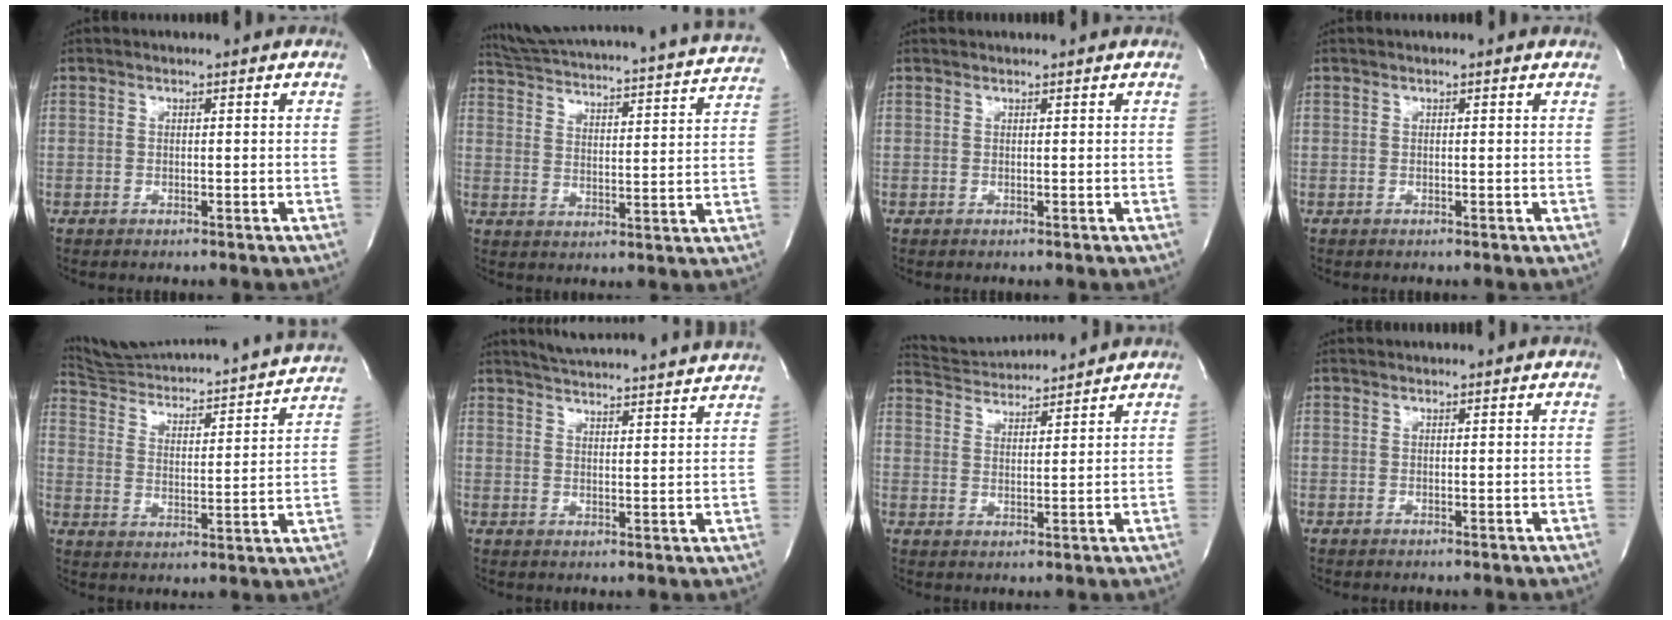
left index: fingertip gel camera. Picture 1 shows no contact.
{"total": 23.2, "force": [21.8, 0.8, 7.9], "torque": [-0.133, -0.049, 0.281]}
{"total": 0.7, "force": [0.7, -0.2, 0.0], "torque": [-0.004, 0.010, 0.014]}
{"total": 0.0}
{"total": 20.3, "force": [19.3, 1.7, 5.9], "torque": [-0.091, -0.042, 0.264]}
{"total": 18.7, "force": [17.8, 0.0, 5.8], "torque": [-0.095, -0.019, 0.229]}
{"total": 8.6, "force": [8.5, -0.3, 1.3], "torque": [-0.037, 0.013, 0.142]}
{"total": 1.0, "force": [1.0, -0.2, 0.1], "torque": [-0.003, 0.011, 0.018]}